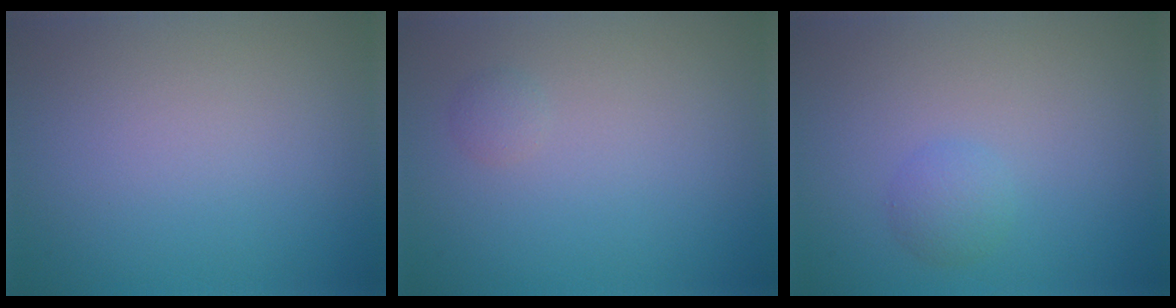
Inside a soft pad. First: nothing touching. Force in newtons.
{"total": 0.7, "press": 0.7, "slide": 0.0}
{"total": 1.6, "press": 1.6, "slide": 0.1}